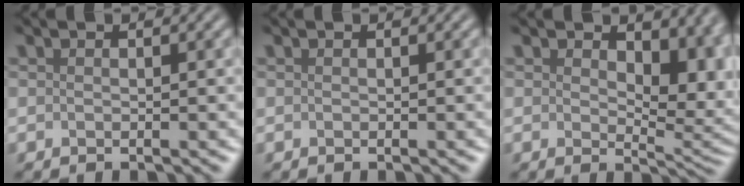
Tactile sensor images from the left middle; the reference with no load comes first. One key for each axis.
{"total": 0.0}
{"total": 6.3, "fx": 1.7, "fy": 3.6, "fz": 4.8, "tx": -0.067, "ty": -0.013, "tz": 0.026}